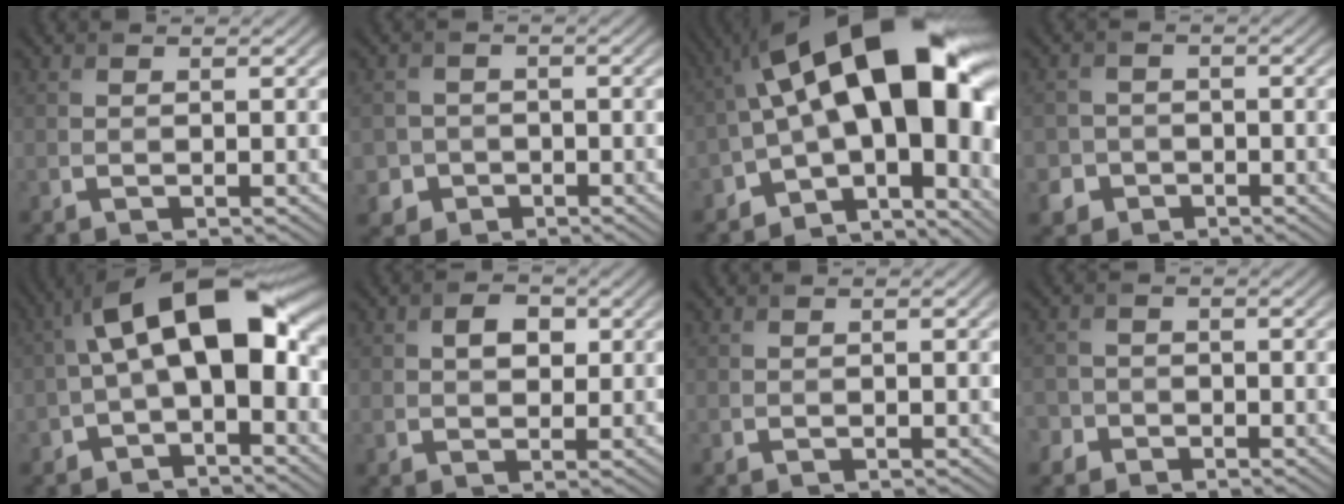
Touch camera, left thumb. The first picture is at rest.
{"total": 3.5, "force": [-1.6, 3.1, 0.4], "torque": [-0.005, -0.002, -0.042]}
{"total": 19.2, "force": [-0.3, 9.2, 16.8], "torque": [-0.239, 0.016, -0.008]}
{"total": 3.9, "force": [-2.0, 3.3, 0.5], "torque": [-0.004, 0.000, -0.053]}
{"total": 13.0, "force": [-0.2, 7.0, 11.0], "torque": [-0.183, 0.025, -0.014]}
{"total": 3.1, "force": [0.5, 2.1, 2.3], "torque": [-0.045, 0.004, 0.002]}
{"total": 0.7, "force": [0.0, 0.2, 0.7], "torque": [-0.010, 0.004, 0.002]}
{"total": 3.2, "force": [-2.0, 2.4, 0.5], "torque": [-0.007, 0.001, -0.047]}